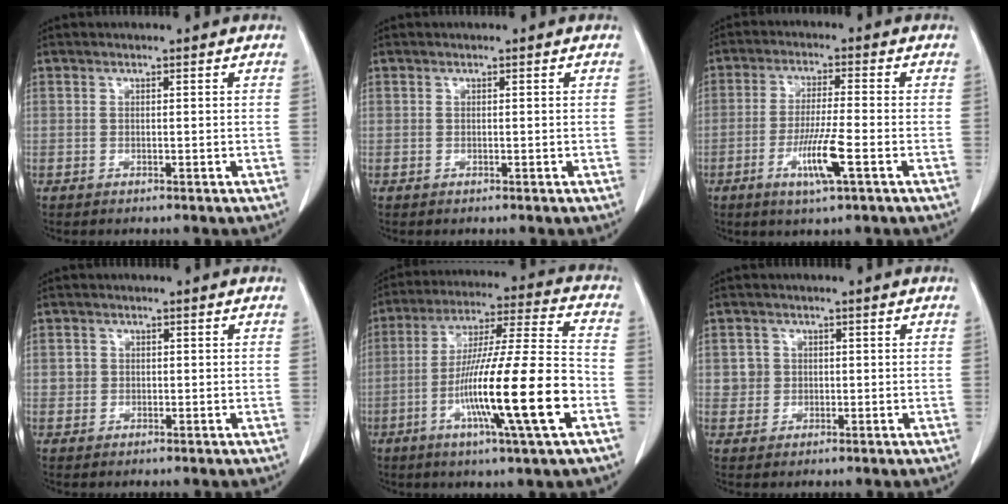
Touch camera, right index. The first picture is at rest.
{"total": 0.0}
{"total": 7.3, "force": [-3.0, 0.0, 6.7], "torque": [-0.128, -0.014, -0.055]}
{"total": 1.4, "force": [0.1, 1.4, 0.2], "torque": [0.004, 0.005, -0.001]}
{"total": 18.6, "force": [-6.1, -0.1, 17.6], "torque": [-0.316, -0.012, -0.108]}
{"total": 2.5, "force": [0.3, 2.5, 0.1], "torque": [0.008, 0.004, 0.004]}